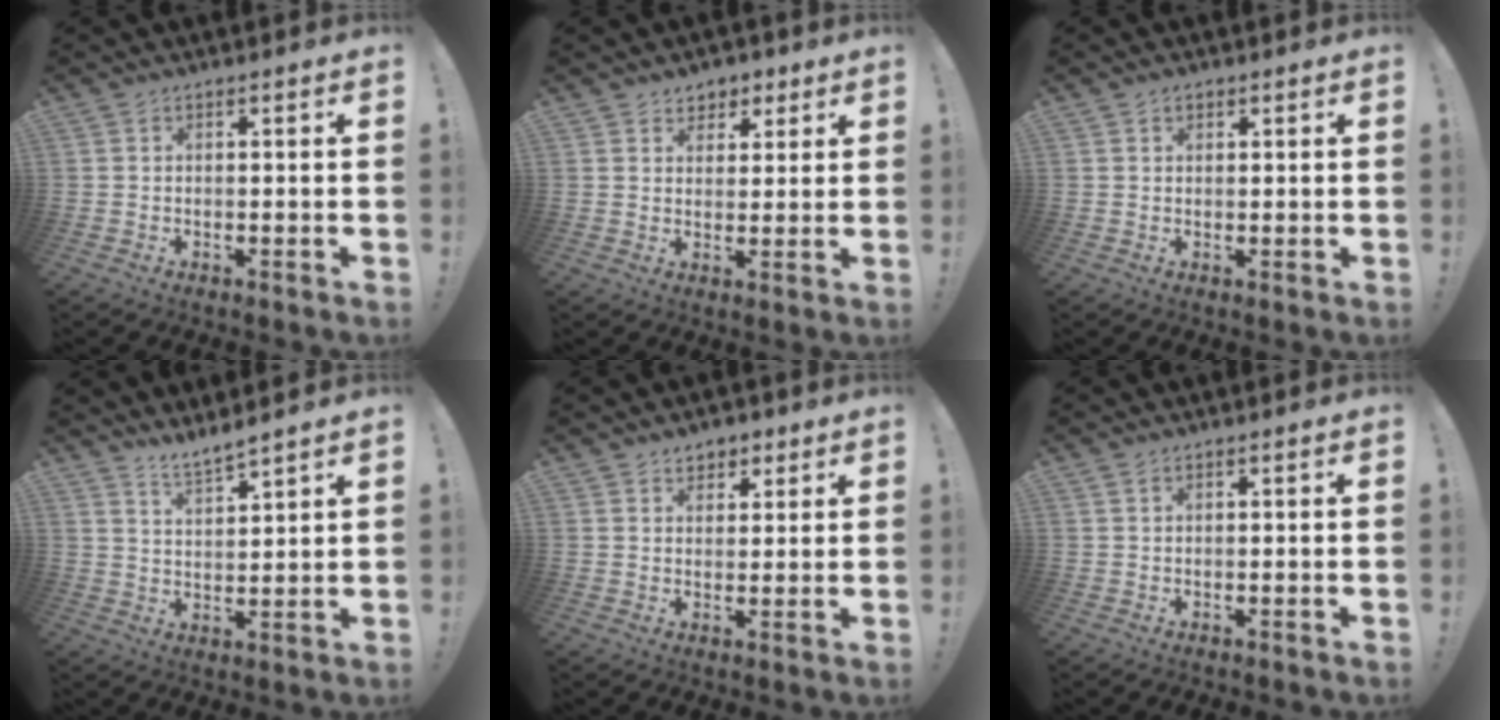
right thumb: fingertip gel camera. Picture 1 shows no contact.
{"total": 5.1, "force": [3.1, 4.0, 0.8], "torque": [0.004, -0.021, 0.056]}
{"total": 1.4, "force": [0.7, 1.1, 0.4], "torque": [0.006, -0.002, 0.011]}
{"total": 5.7, "force": [5.3, 0.5, 2.0], "torque": [-0.041, -0.035, 0.096]}
{"total": 4.3, "force": [2.7, 3.2, 1.0], "torque": [-0.003, -0.011, 0.047]}
{"total": 0.6, "force": [0.5, 0.3, 0.3], "torque": [0.002, -0.003, 0.007]}